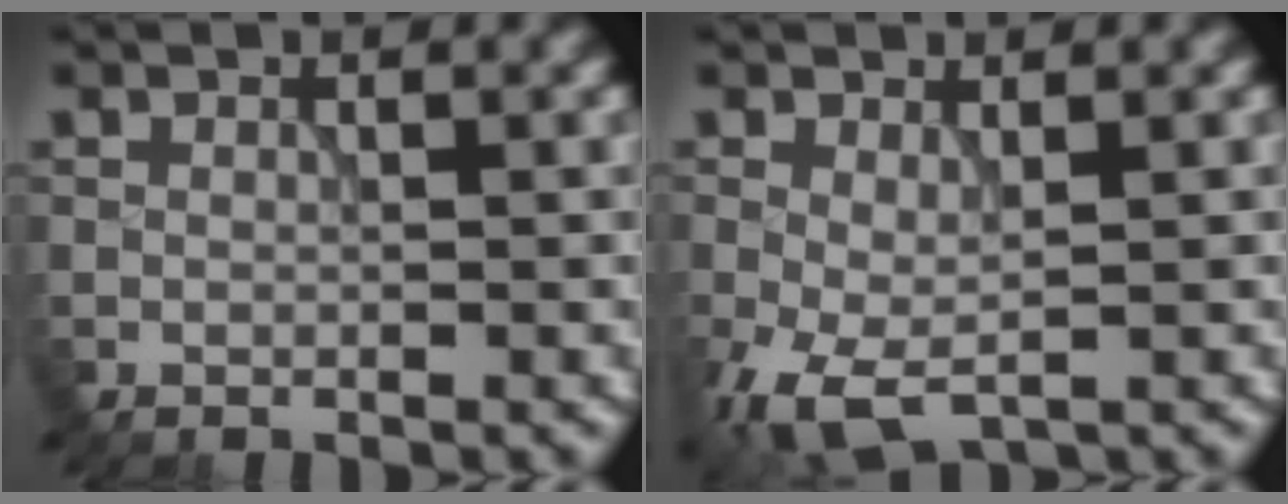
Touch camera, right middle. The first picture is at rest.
{"total": 4.8, "force": [-1.7, 2.4, 3.8], "torque": [-0.097, -0.013, -0.030]}